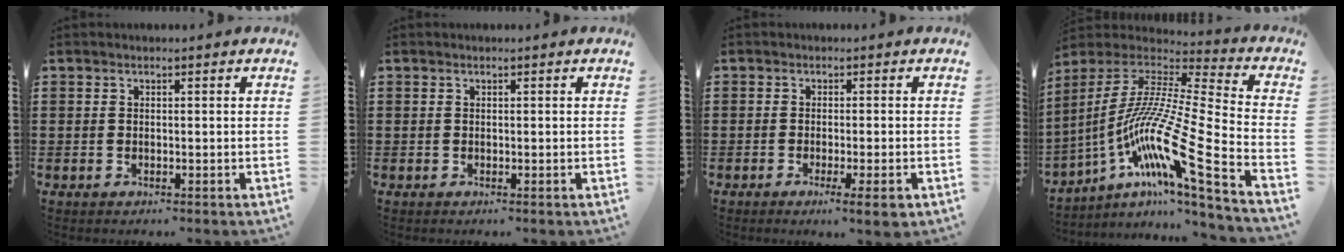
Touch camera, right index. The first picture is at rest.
{"total": 0.0}
{"total": 3.3, "force": [-1.7, 0.1, 2.9], "torque": [-0.052, -0.013, -0.028]}
{"total": 17.0, "force": [-8.0, 1.9, 14.9], "torque": [-0.315, -0.018, -0.157]}